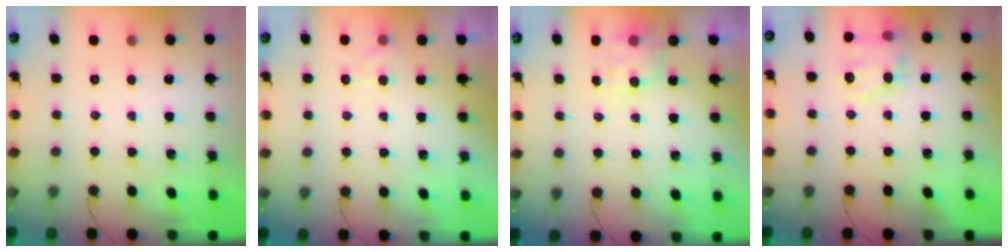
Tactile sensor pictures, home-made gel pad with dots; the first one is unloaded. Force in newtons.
{"total": 2.0, "press": 1.6, "slide": 1.2}
{"total": 4.8, "press": 4.6, "slide": 1.2}
{"total": 14.0, "press": 13.8, "slide": 2.2}